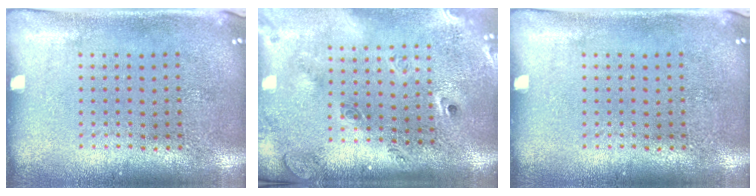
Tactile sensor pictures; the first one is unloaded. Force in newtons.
{"total": 2.7, "press": 1.8, "slide": 1.9}
{"total": 0.0}